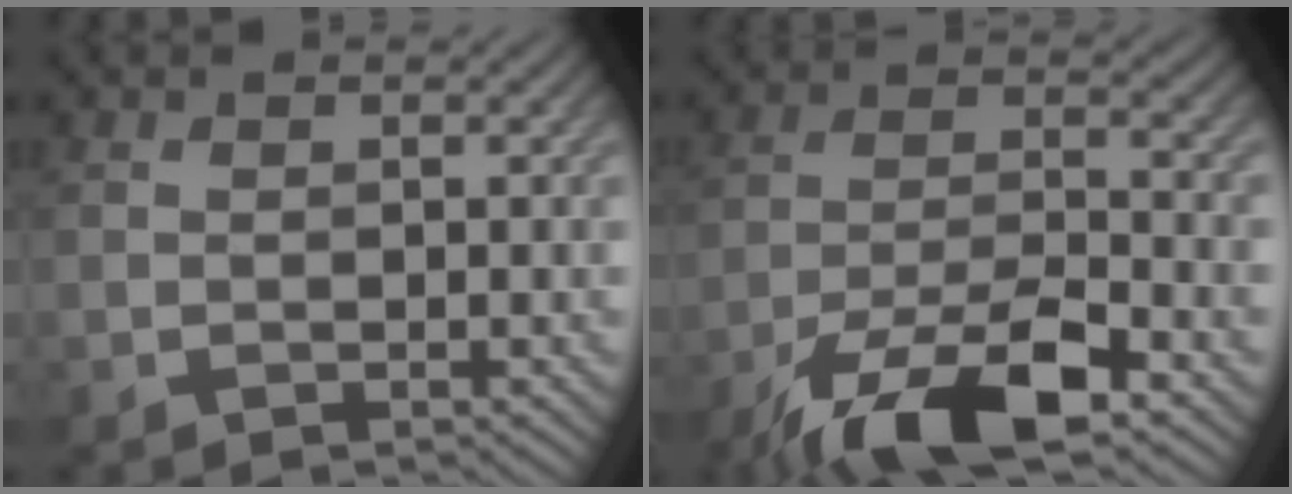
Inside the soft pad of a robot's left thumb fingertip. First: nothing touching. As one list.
[{"total": 12.4, "force": [-8.4, 3.4, 8.5], "torque": [-0.160, -0.005, -0.160]}]